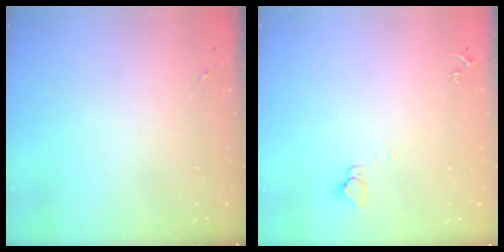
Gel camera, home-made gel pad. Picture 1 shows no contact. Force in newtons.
{"total": 2.7, "press": 2.7, "slide": 0.1}